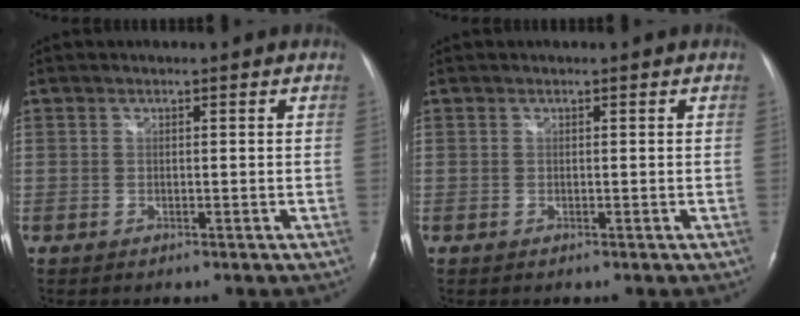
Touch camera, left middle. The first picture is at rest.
{"total": 0.0}